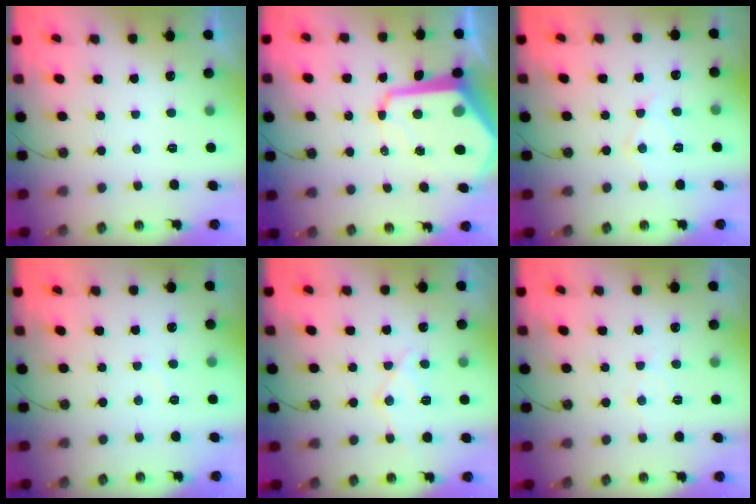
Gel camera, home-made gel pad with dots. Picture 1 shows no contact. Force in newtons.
{"total": 16.0, "press": 15.9, "slide": 1.4}
{"total": 8.2, "press": 8.1, "slide": 0.6}
{"total": 2.7, "press": 2.7, "slide": 0.4}
{"total": 12.8, "press": 12.7, "slide": 1.2}
{"total": 4.4, "press": 4.3, "slide": 0.6}